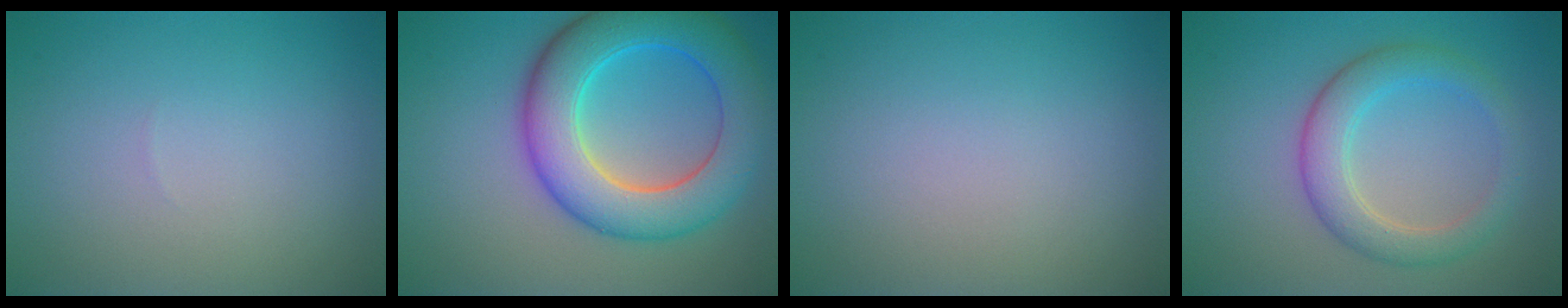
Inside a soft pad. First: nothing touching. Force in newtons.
{"total": 9.4, "press": 9.4, "slide": 0.5}
{"total": 0.0}
{"total": 4.0, "press": 4.0, "slide": 0.1}